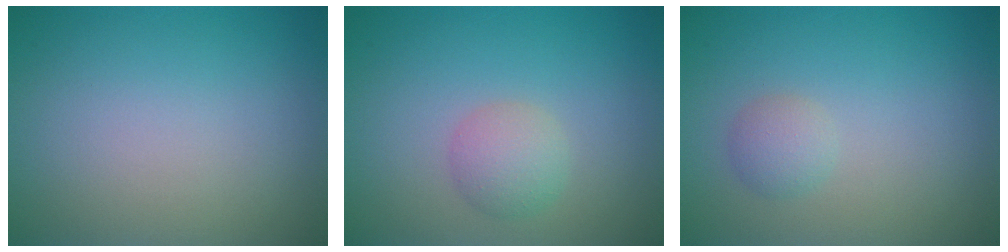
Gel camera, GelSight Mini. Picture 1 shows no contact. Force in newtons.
{"total": 2.3, "press": 2.3, "slide": 0.0}
{"total": 1.4, "press": 1.4, "slide": 0.1}